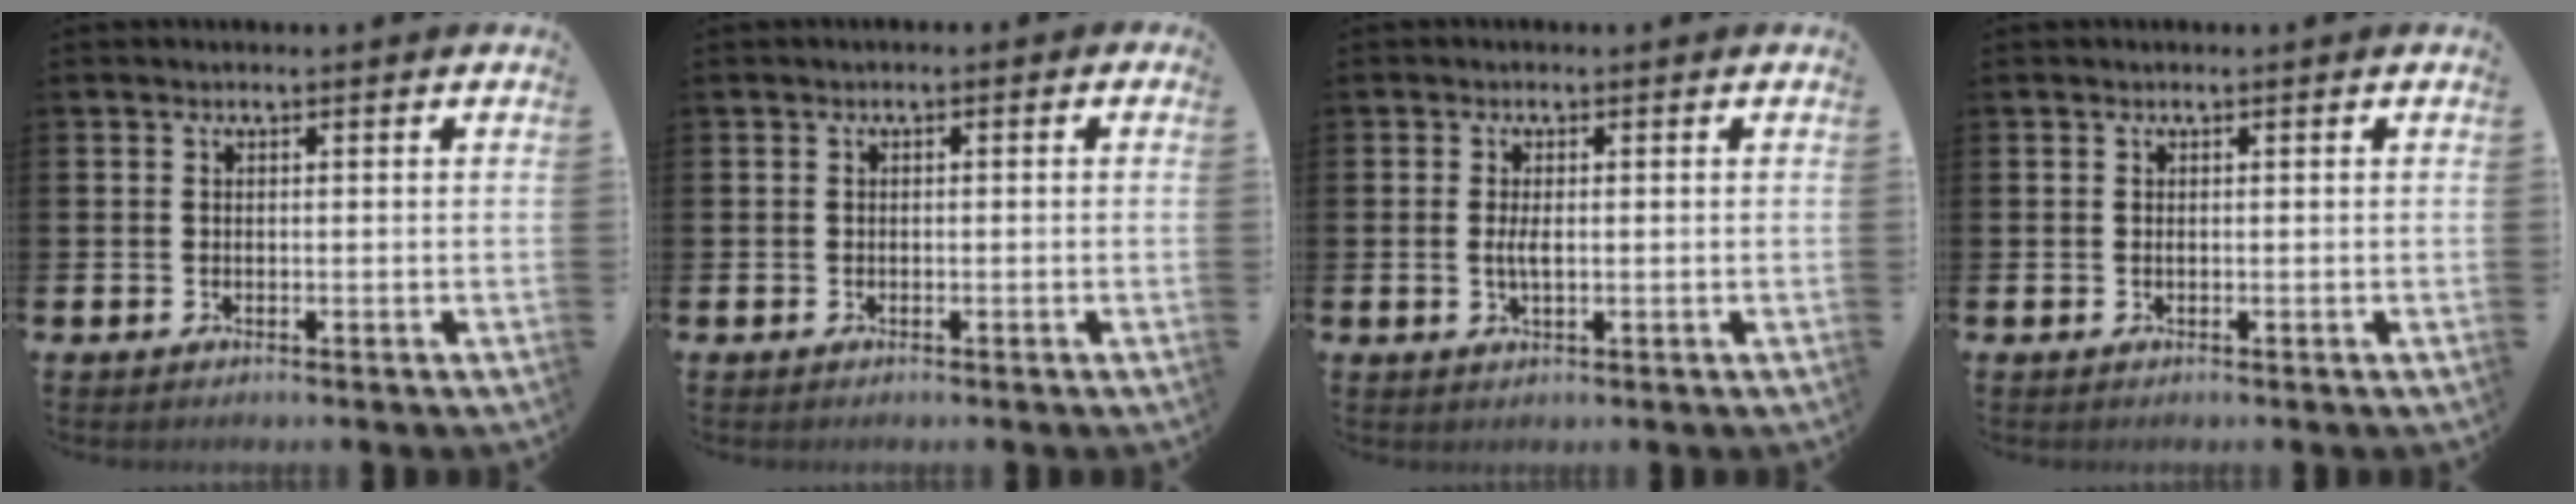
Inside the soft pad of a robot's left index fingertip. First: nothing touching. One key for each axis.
{"total": 0.6, "fx": -0.3, "fy": 0.4, "fz": 0.2, "tx": -0.002, "ty": 0.003, "tz": -0.009}
{"total": 2.2, "fx": 0.0, "fy": 0.8, "fz": 2.0, "tx": -0.035, "ty": 0.001, "tz": -0.003}
{"total": 0.0}